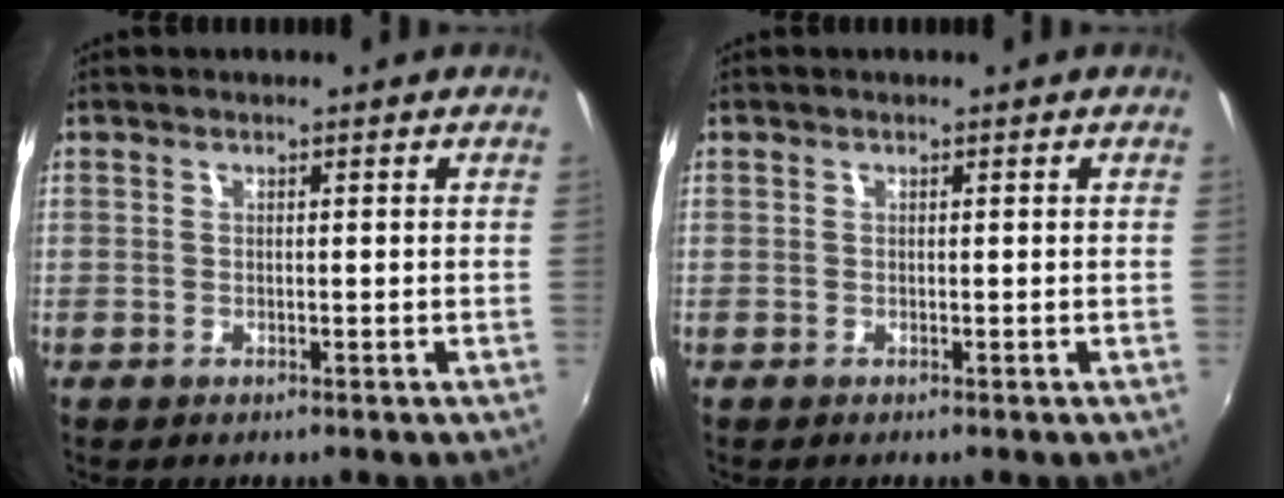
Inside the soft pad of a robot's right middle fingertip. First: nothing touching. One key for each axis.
{"total": 0.0}